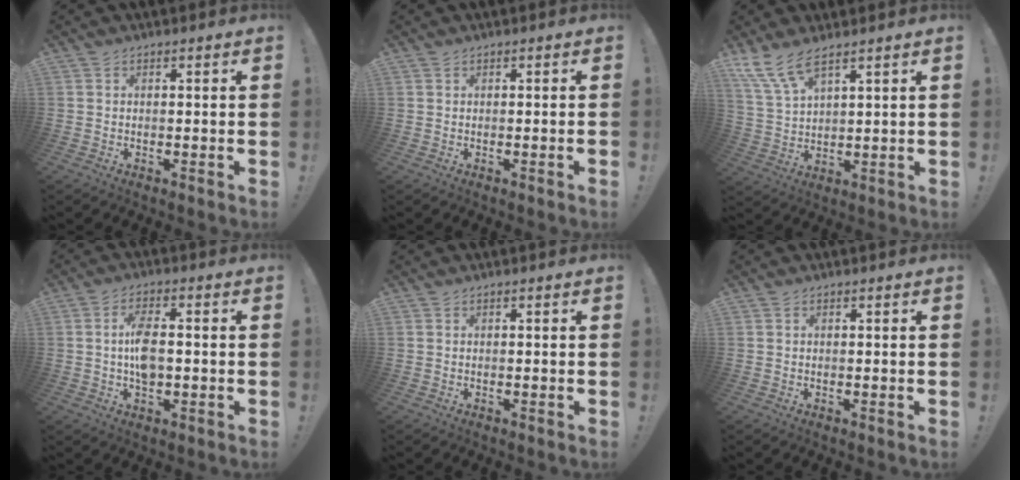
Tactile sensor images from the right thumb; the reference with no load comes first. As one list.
[{"total": 0.9, "force": [-0.4, -0.3, 0.7], "torque": [-0.012, 0.000, -0.007]}, {"total": 8.5, "force": [6.4, 2.3, 5.2], "torque": [-0.115, -0.025, 0.126]}, {"total": 7.6, "force": [0.0, 3.6, 6.7], "torque": [-0.125, -0.002, -0.006]}, {"total": 0.0}, {"total": 0.0}]